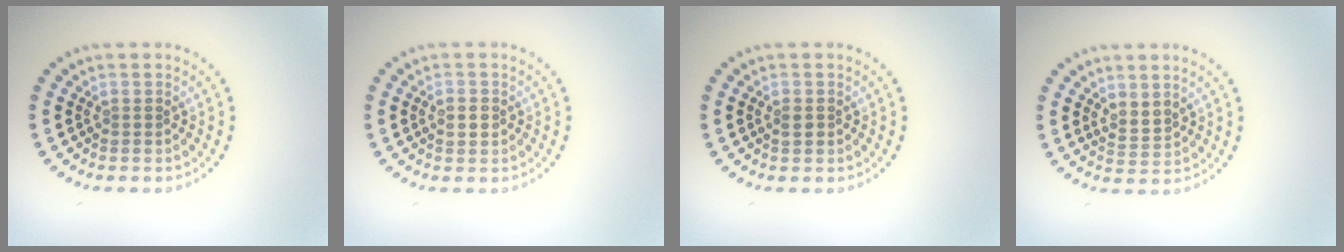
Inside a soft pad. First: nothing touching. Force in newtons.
{"total": 1.0, "press": 1.0, "slide": 0.0}
{"total": 0.9, "press": 0.8, "slide": 0.2}
{"total": 1.6, "press": 1.3, "slide": 1.0}